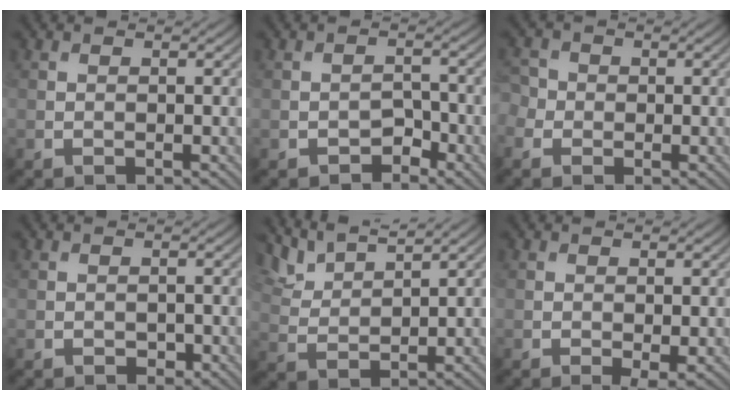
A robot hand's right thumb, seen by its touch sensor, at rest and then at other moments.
{"total": 2.3, "force": [-1.6, 1.2, 1.0], "torque": [-0.013, 0.009, -0.029]}
{"total": 2.6, "force": [-1.0, 2.2, 0.9], "torque": [-0.029, -0.002, -0.028]}
{"total": 1.0, "force": [-0.6, 0.6, 0.5], "torque": [-0.005, -0.003, -0.010]}
{"total": 4.9, "force": [4.3, 0.9, 2.0], "torque": [-0.060, 0.005, 0.094]}
{"total": 1.3, "force": [-0.4, 0.3, 1.2], "torque": [-0.020, -0.008, -0.008]}